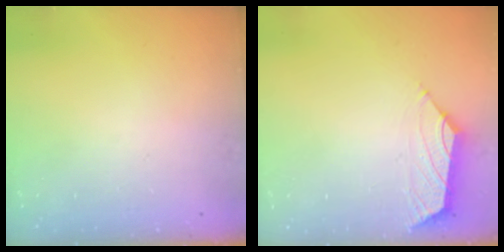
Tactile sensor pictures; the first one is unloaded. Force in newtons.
{"total": 1.5, "press": 1.4, "slide": 0.6}